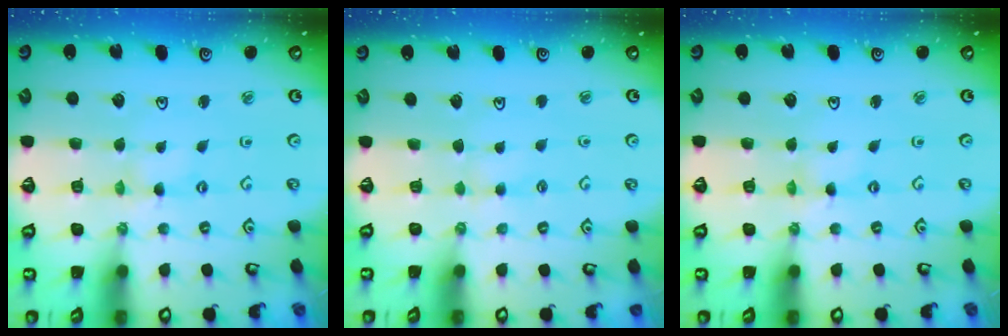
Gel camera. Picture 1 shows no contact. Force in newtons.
{"total": 1.9, "press": 1.8, "slide": 0.3}
{"total": 0.0}